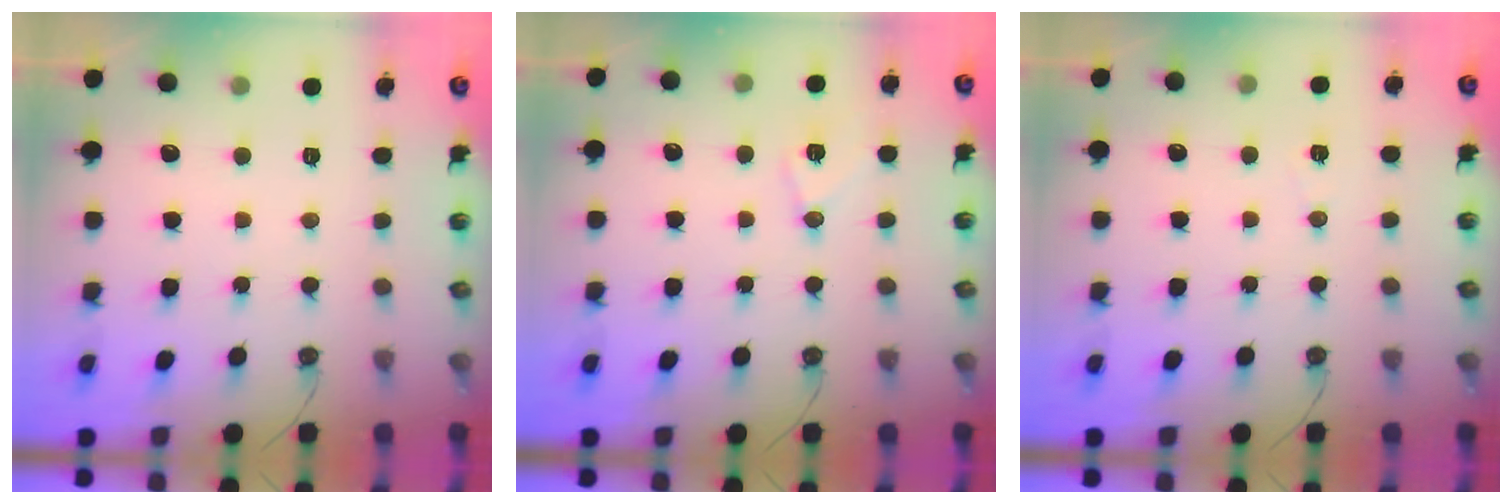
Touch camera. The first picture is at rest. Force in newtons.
{"total": 8.3, "press": 8.2, "slide": 1.1}
{"total": 5.5, "press": 3.2, "slide": 4.5}